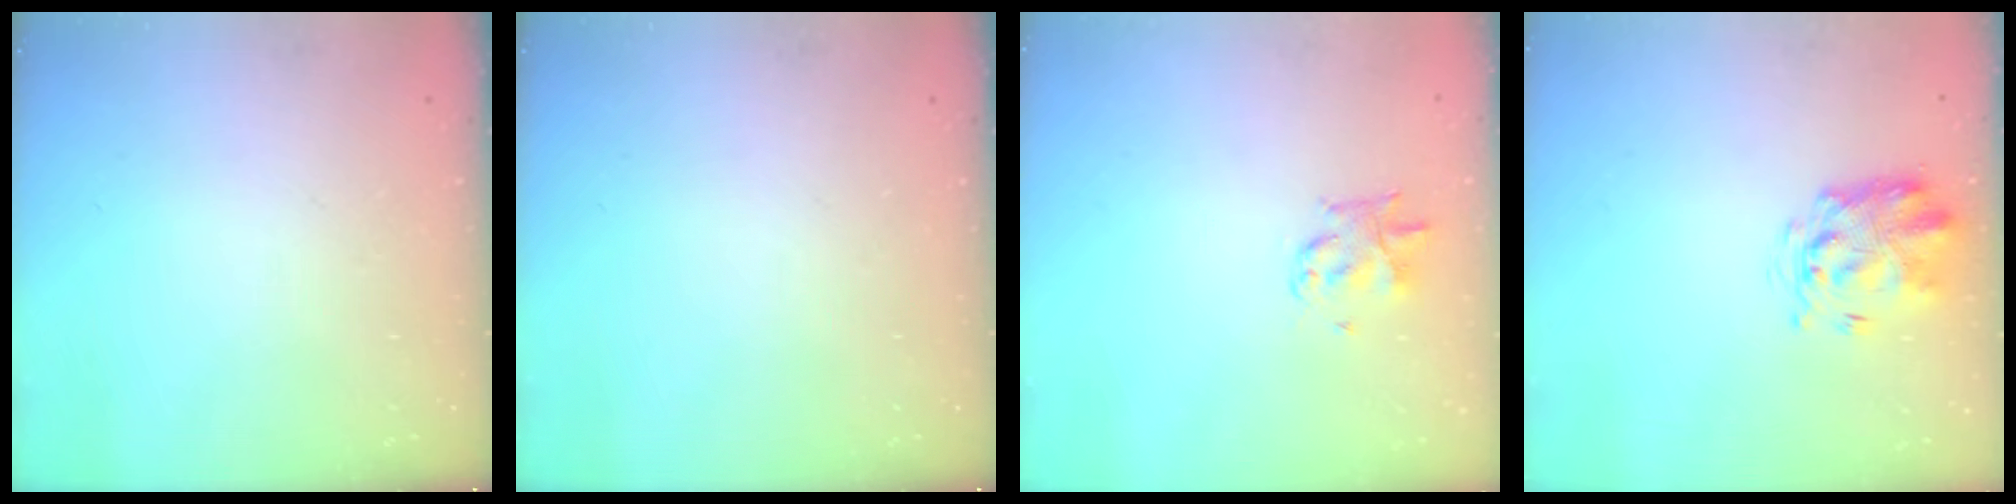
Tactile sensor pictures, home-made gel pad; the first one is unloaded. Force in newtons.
{"total": 0.0}
{"total": 3.0, "press": 2.9, "slide": 0.4}
{"total": 3.2, "press": 3.1, "slide": 1.0}